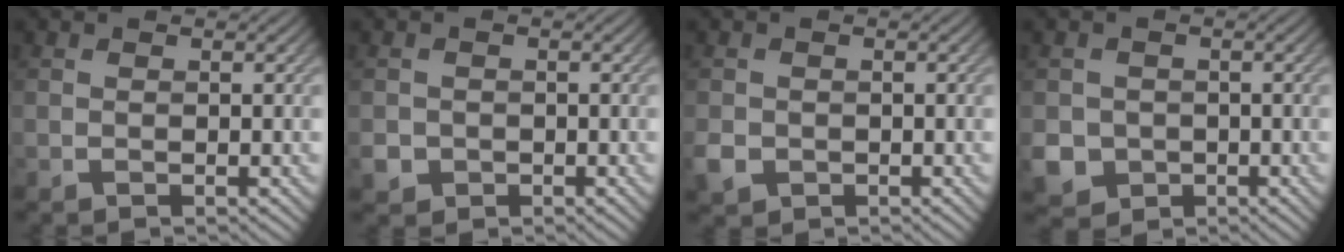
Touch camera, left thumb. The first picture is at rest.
{"total": 2.1, "force": [-0.8, 1.9, 0.5], "torque": [-0.012, -0.008, -0.018]}
{"total": 2.5, "force": [-0.9, 2.1, 1.0], "torque": [-0.028, -0.008, -0.022]}
{"total": 4.5, "force": [-1.3, 4.1, 1.4], "torque": [-0.038, -0.017, -0.031]}